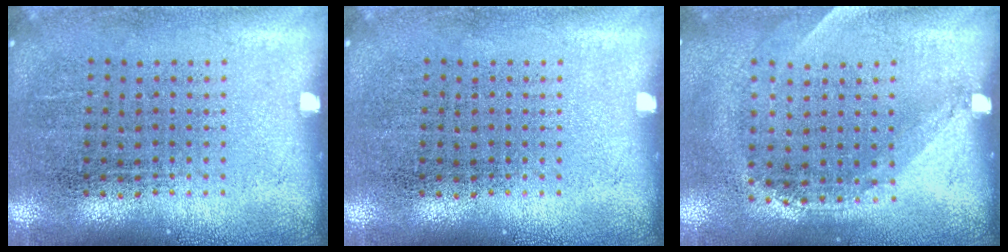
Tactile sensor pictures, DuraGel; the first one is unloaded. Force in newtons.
{"total": 0.0}
{"total": 1.3, "press": 0.9, "slide": 0.9}